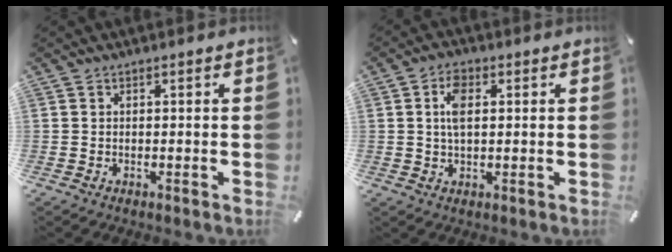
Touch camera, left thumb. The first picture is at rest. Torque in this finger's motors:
{"motor_torque": [0.12, -0.07, 0.14, 0.33, 0.06]}